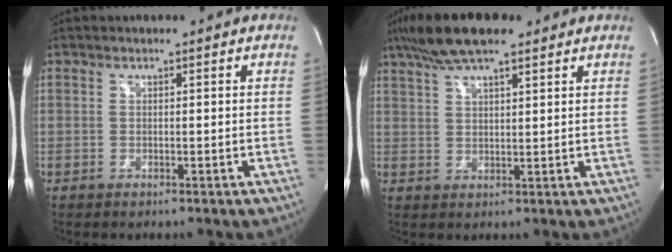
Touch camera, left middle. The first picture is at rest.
{"total": 10.2, "force": [7.4, 2.3, 6.6], "torque": [-0.124, 0.028, 0.129]}